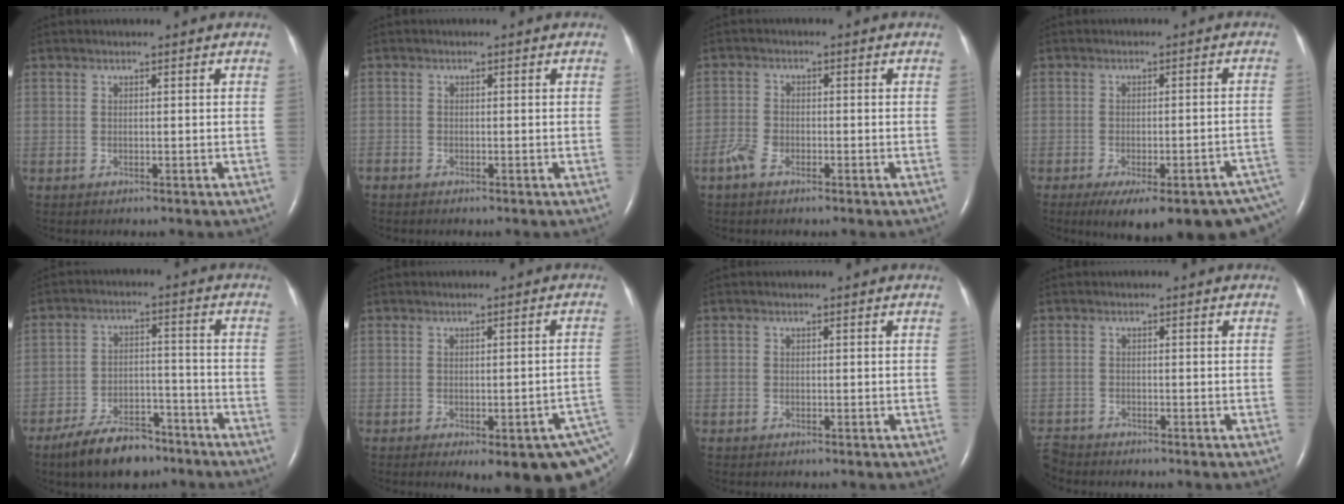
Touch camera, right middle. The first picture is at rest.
{"total": 0.8, "force": [-0.7, 0.3, 0.1], "torque": [-0.005, 0.000, -0.015]}
{"total": 2.8, "force": [-1.8, 1.3, 1.7], "torque": [-0.045, 0.001, -0.038]}
{"total": 19.8, "force": [-14.6, 4.1, 12.7], "torque": [-0.110, -0.006, -0.173]}
{"total": 10.0, "force": [-7.7, 3.8, 5.1], "torque": [-0.097, -0.005, -0.133]}
{"total": 13.7, "force": [-7.8, 3.6, 10.6], "torque": [-0.075, 0.002, -0.084]}
{"total": 0.6, "force": [-0.3, 0.6, 0.0], "torque": [0.001, 0.006, -0.008]}
{"total": 2.9, "force": [-2.8, 0.8, 0.0], "torque": [-0.002, -0.010, -0.051]}